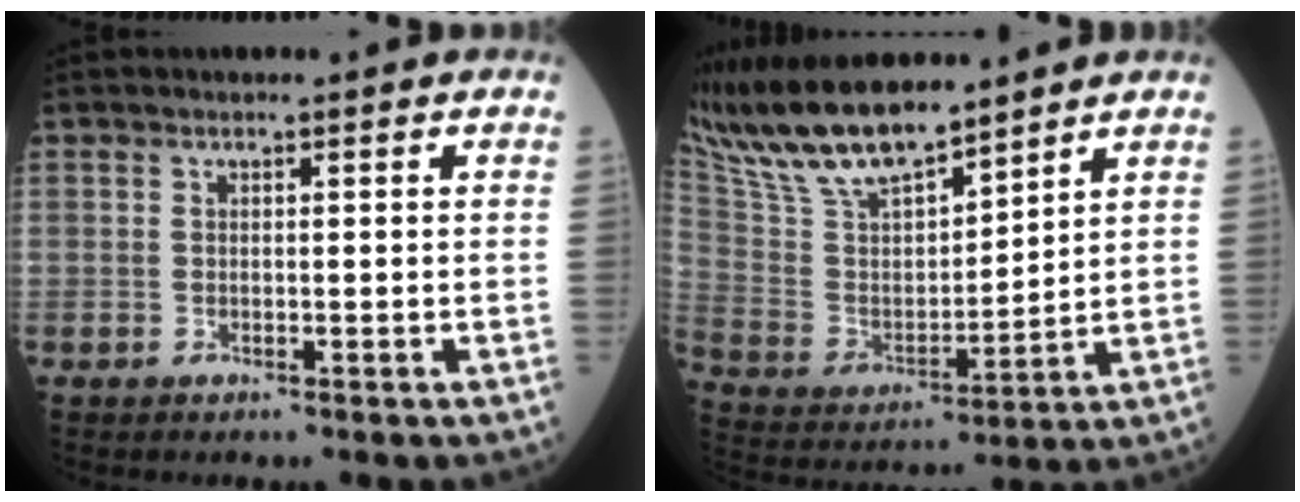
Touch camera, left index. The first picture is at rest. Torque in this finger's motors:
{"motor_torque": [0.35, -0.74, 0.33, 0.11]}